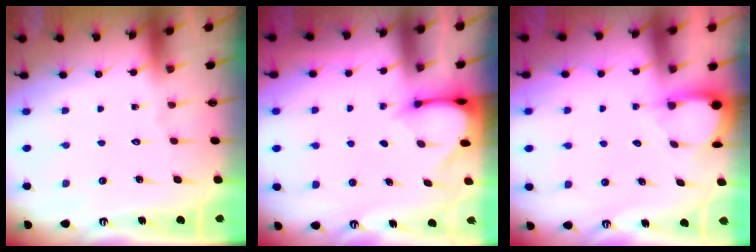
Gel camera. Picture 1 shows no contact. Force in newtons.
{"total": 3.4, "press": 3.4, "slide": 0.3}
{"total": 3.6, "press": 3.6, "slide": 0.4}